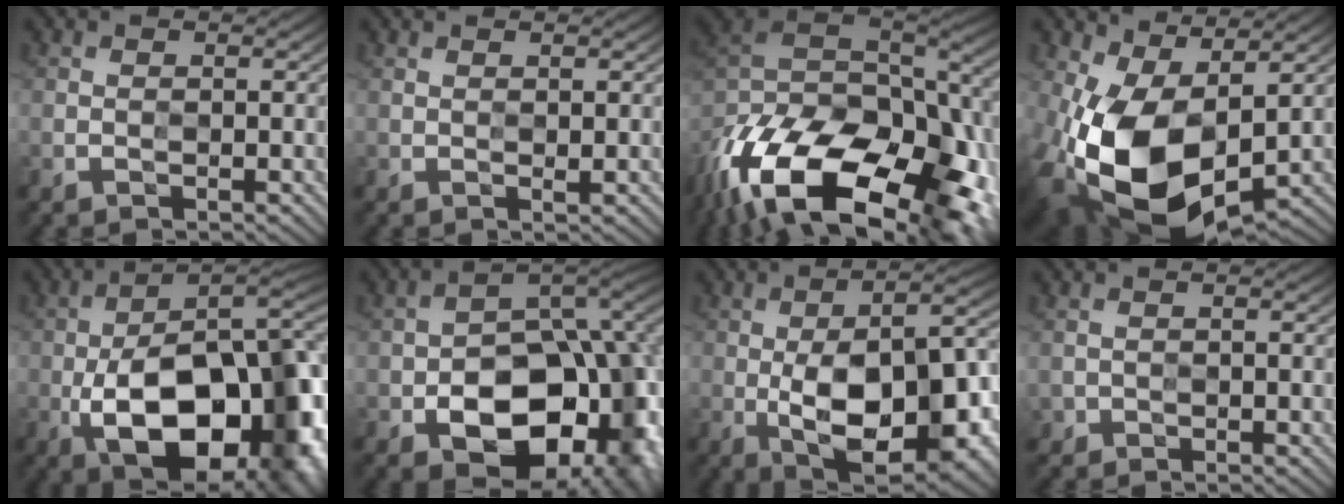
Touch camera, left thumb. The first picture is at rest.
{"total": 0.5, "force": [0.5, -0.1, -0.2], "torque": [-0.003, -0.002, 0.009]}
{"total": 19.2, "force": [-11.8, 10.1, 11.3], "torque": [-0.262, -0.041, -0.159]}
{"total": 15.0, "force": [-1.2, 9.6, 11.5], "torque": [-0.253, -0.038, -0.012]}
{"total": 18.4, "force": [-6.1, 9.2, 14.8], "torque": [-0.203, -0.015, -0.094]}
{"total": 16.9, "force": [-5.8, 11.5, 10.9], "torque": [-0.128, -0.032, -0.073]}
{"total": 14.3, "force": [-3.4, 6.9, 12.0], "torque": [-0.182, -0.006, -0.047]}
{"total": 1.2, "force": [-0.6, 1.0, 0.0], "torque": [-0.003, -0.008, -0.013]}